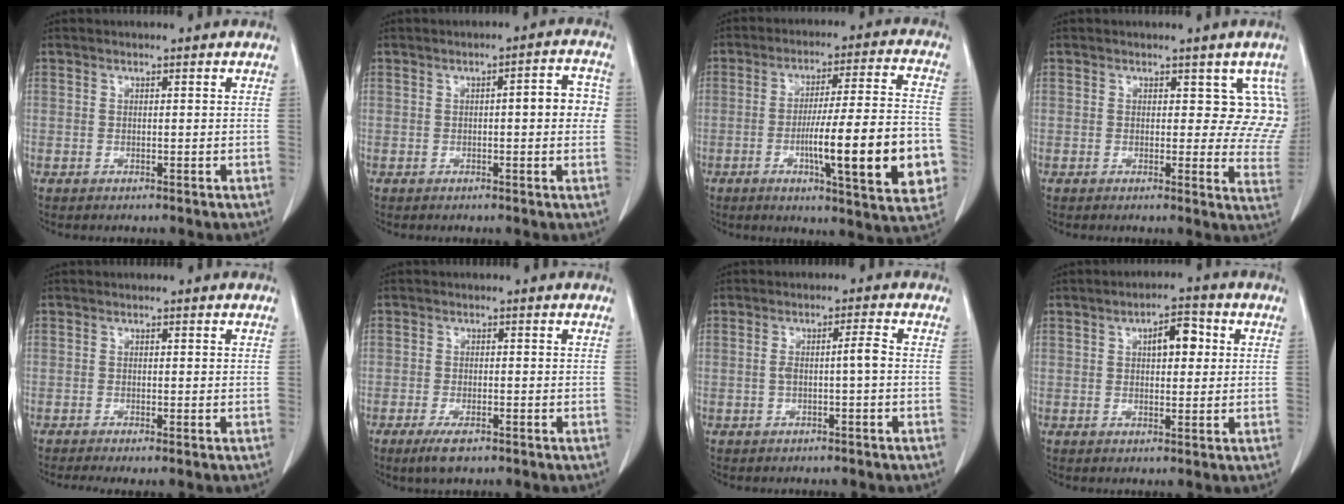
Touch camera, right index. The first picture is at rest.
{"total": 5.2, "force": [0.1, 1.3, 5.0], "torque": [-0.061, 0.018, -0.003]}
{"total": 18.6, "force": [-4.8, 1.9, 17.9], "torque": [-0.224, 0.005, -0.061]}
{"total": 7.2, "force": [3.4, 4.2, 4.8], "torque": [-0.024, -0.013, 0.022]}
{"total": 1.9, "force": [-1.2, 0.3, 1.5], "torque": [-0.029, -0.006, -0.023]}
{"total": 3.4, "force": [-2.2, 1.1, 2.4], "torque": [-0.050, -0.004, -0.036]}
{"total": 3.1, "force": [-0.4, 0.0, 3.1], "torque": [-0.060, 0.010, -0.003]}
{"total": 5.2, "force": [1.4, 2.2, 4.5], "torque": [-0.068, 0.013, 0.020]}